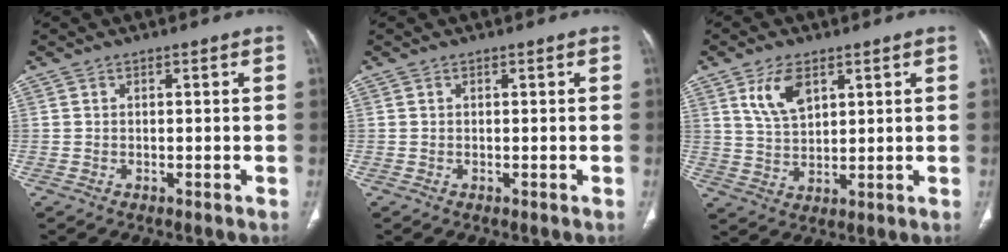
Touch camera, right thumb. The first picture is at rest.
{"total": 0.0}
{"total": 7.4, "force": [3.6, 3.9, 5.1], "torque": [-0.087, -0.017, 0.076]}